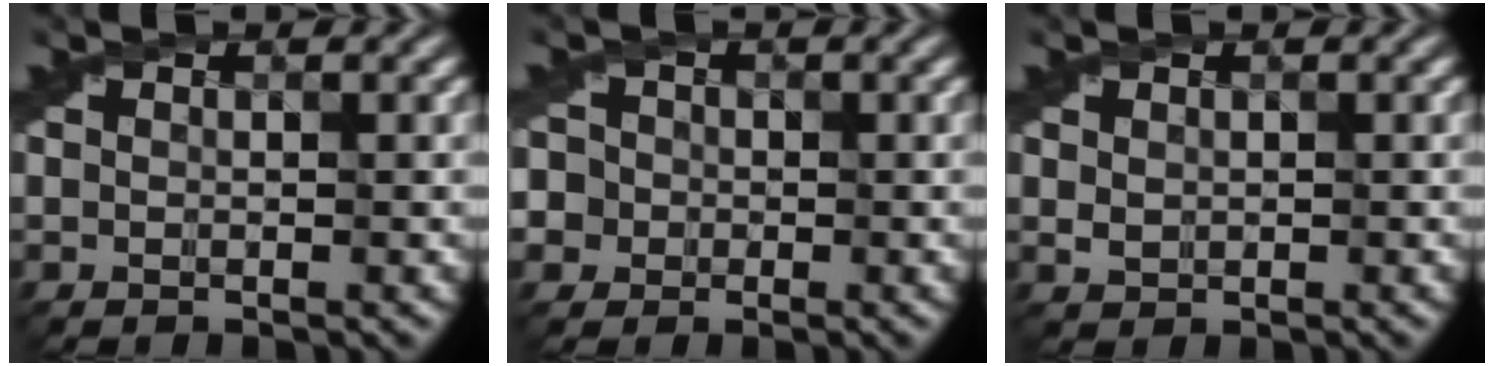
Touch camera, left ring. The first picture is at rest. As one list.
[{"total": 5.5, "force": [-1.6, 5.0, 1.5], "torque": [-0.031, 0.015, -0.054]}, {"total": 1.0, "force": [0.4, 0.8, 0.4], "torque": [-0.010, -0.001, 0.012]}]